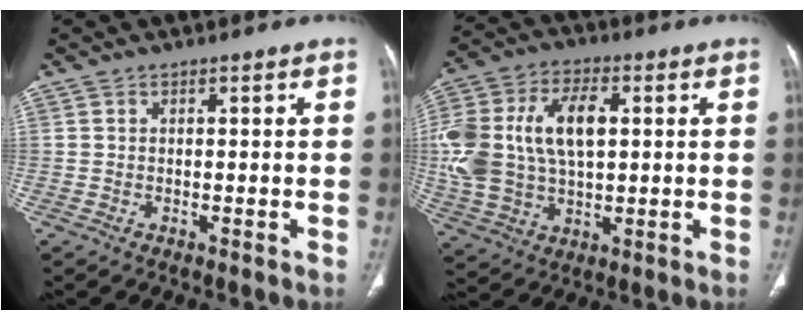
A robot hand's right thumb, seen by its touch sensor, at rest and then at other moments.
{"total": 21.1, "force": [2.9, 12.8, 16.5], "torque": [-0.359, 0.011, 0.056]}